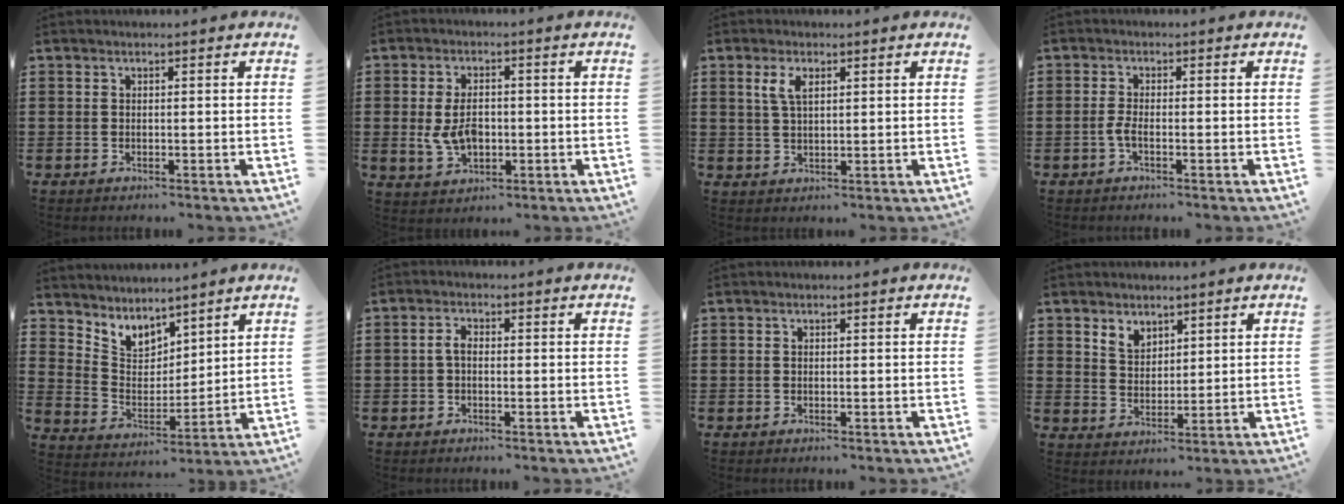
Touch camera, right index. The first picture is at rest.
{"total": 5.8, "force": [-0.5, 3.4, 4.7], "torque": [-0.109, 0.001, -0.014]}
{"total": 3.5, "force": [1.4, 1.5, 2.8], "torque": [-0.061, 0.007, 0.024]}
{"total": 1.9, "force": [-0.9, 0.3, 1.7], "torque": [-0.047, -0.006, -0.021]}
{"total": 4.7, "force": [4.3, 2.0, 0.2], "torque": [-0.031, -0.029, 0.077]}
{"total": 1.9, "force": [-0.4, 0.9, 1.6], "torque": [-0.040, 0.000, -0.010]}
{"total": 0.0}
{"total": 3.4, "force": [2.7, 2.0, 0.6], "torque": [-0.021, 0.003, 0.053]}